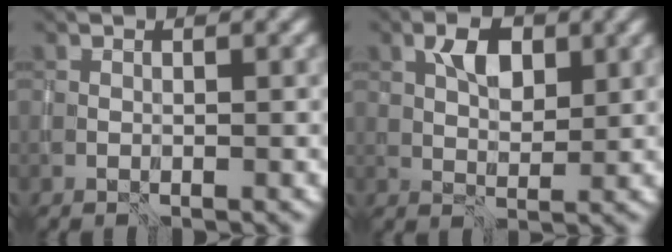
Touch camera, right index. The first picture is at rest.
{"total": 3.3, "force": [1.4, 1.8, 2.3], "torque": [-0.041, 0.005, 0.024]}